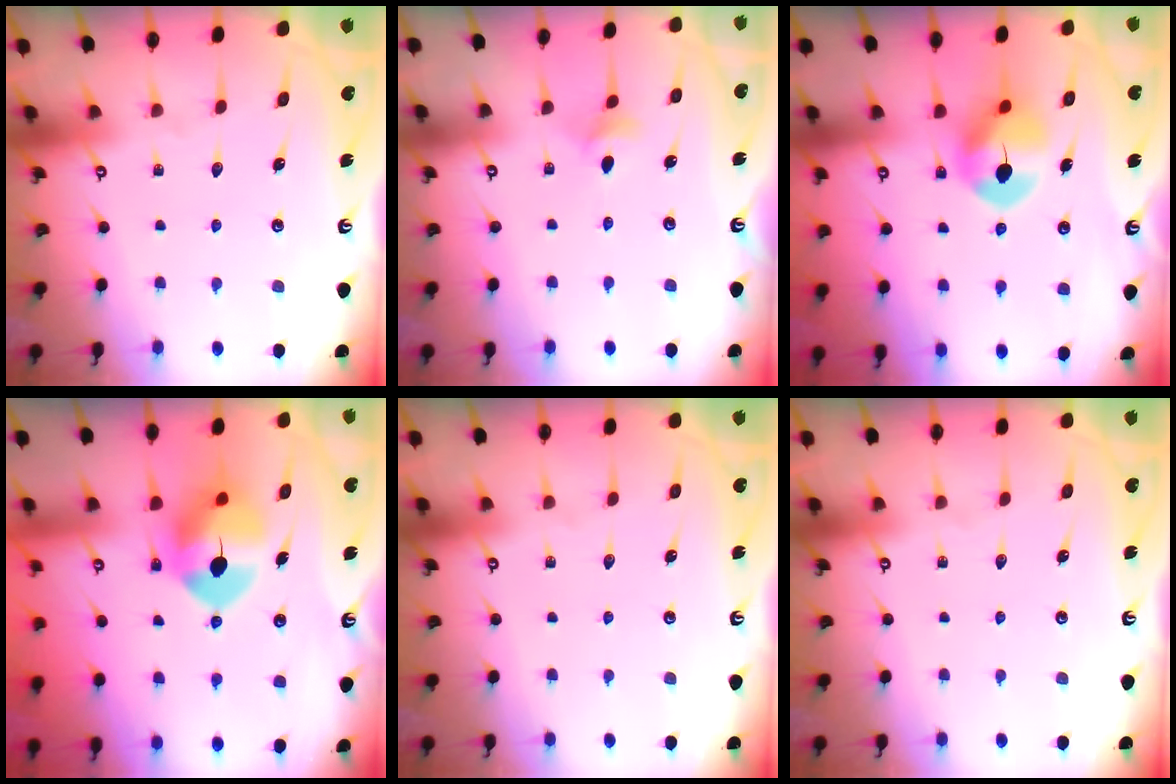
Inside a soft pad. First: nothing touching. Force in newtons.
{"total": 3.5, "press": 3.4, "slide": 0.9}
{"total": 7.4, "press": 7.4, "slide": 0.2}
{"total": 10.9, "press": 10.8, "slide": 1.4}
{"total": 0.0}
{"total": 0.0}